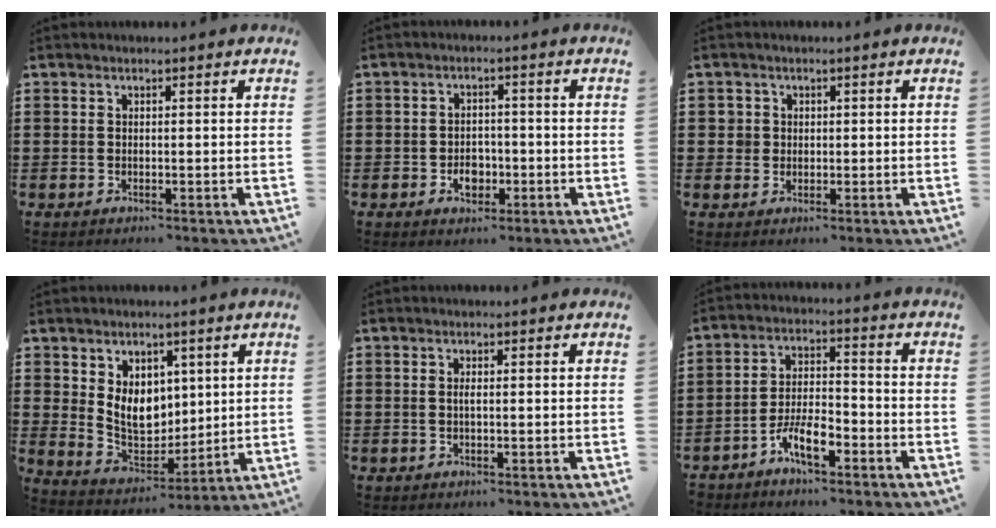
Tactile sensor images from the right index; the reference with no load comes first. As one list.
[{"total": 3.3, "force": [-1.3, 2.3, 2.0], "torque": [-0.031, -0.002, -0.026]}, {"total": 2.0, "force": [0.3, 2.0, 0.3], "torque": [-0.015, 0.010, 0.003]}, {"total": 7.8, "force": [2.4, 6.0, 4.4], "torque": [-0.087, -0.002, 0.042]}, {"total": 0.8, "force": [-0.1, 0.1, 0.8], "torque": [-0.016, -0.002, -0.001]}, {"total": 5.8, "force": [-3.9, 1.9, 3.8], "torque": [-0.084, 0.008, -0.078]}]